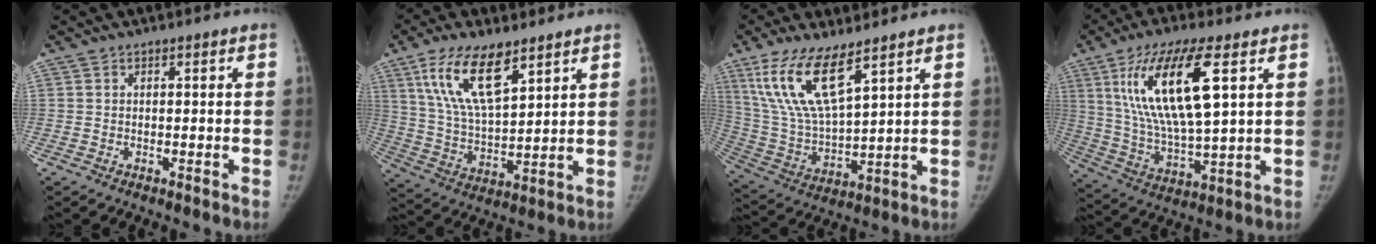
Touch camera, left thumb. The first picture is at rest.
{"total": 14.9, "force": [8.3, 5.8, 10.9], "torque": [-0.188, -0.032, 0.165]}
{"total": 15.5, "force": [9.0, 4.9, 11.7], "torque": [-0.231, -0.038, 0.189]}
{"total": 19.1, "force": [6.8, 5.5, 17.0], "torque": [-0.331, -0.019, 0.131]}